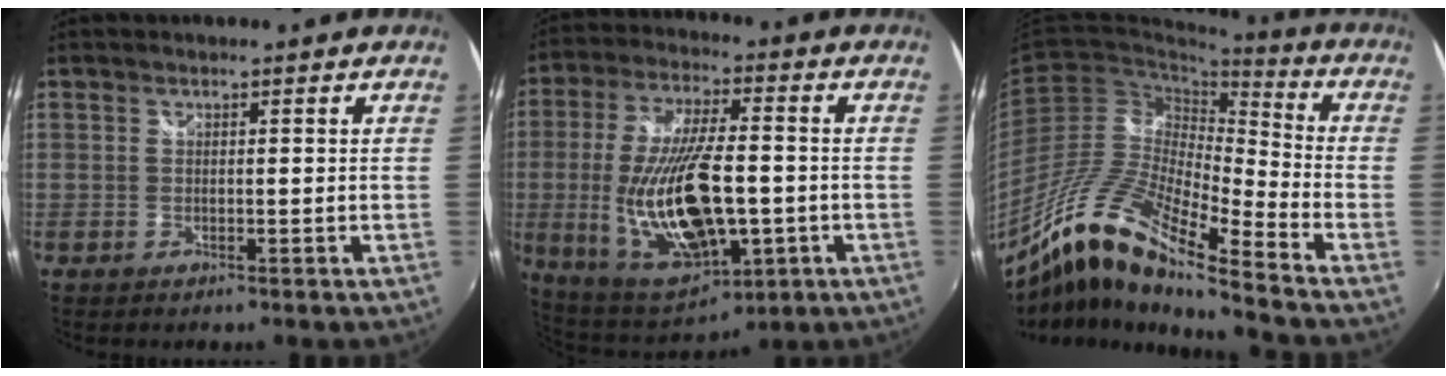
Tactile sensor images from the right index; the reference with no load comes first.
{"total": 22.4, "force": [-3.8, 9.6, 19.9], "torque": [-0.405, -0.030, -0.043]}
{"total": 15.6, "force": [-11.7, 1.6, 10.2], "torque": [-0.187, -0.002, -0.240]}